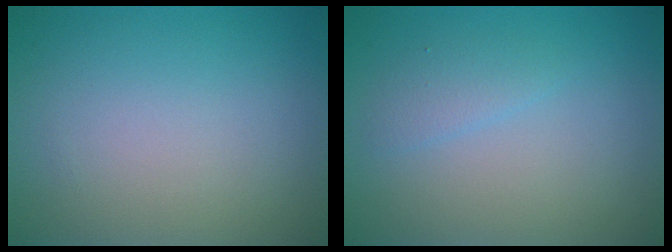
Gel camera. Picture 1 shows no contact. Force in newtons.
{"total": 1.2, "press": 1.2, "slide": 0.1}